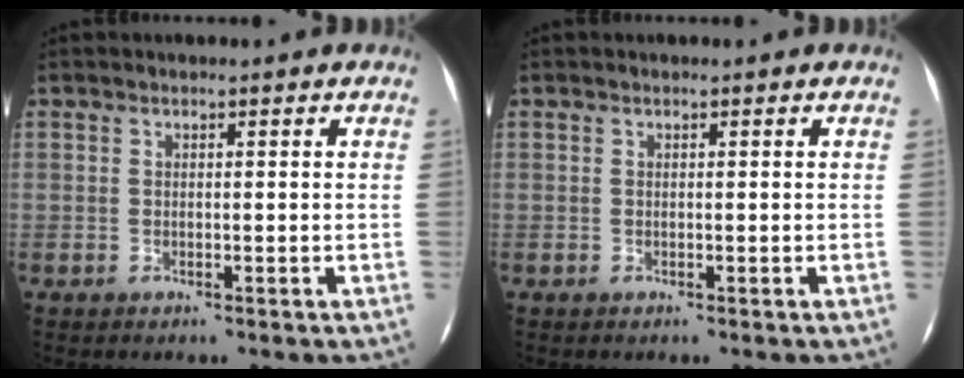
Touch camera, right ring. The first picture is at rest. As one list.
[{"total": 0.0}]